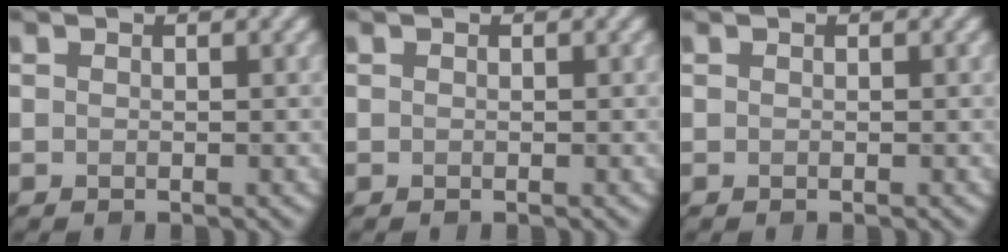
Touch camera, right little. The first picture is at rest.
{"total": 0.0}
{"total": 0.0}